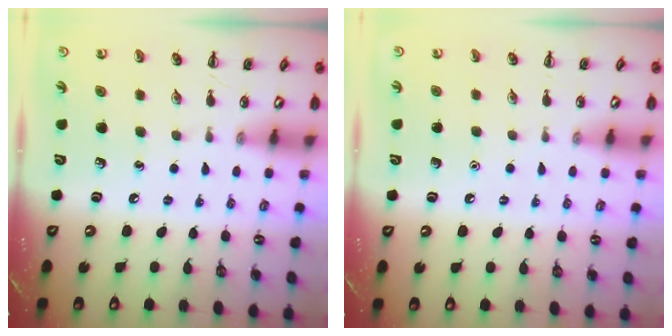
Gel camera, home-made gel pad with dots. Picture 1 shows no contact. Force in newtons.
{"total": 1.6, "press": 1.6, "slide": 0.1}